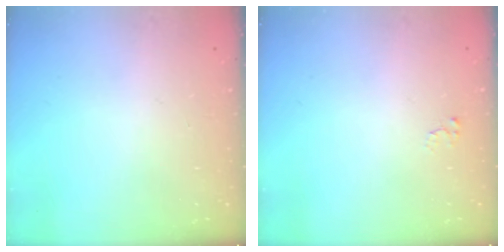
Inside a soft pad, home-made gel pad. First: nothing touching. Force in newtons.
{"total": 2.4, "press": 2.4, "slide": 0.2}